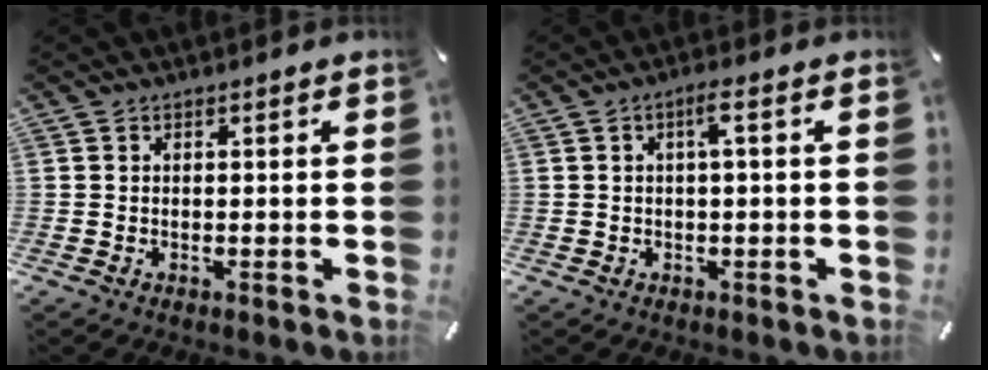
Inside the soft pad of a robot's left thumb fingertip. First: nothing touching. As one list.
[{"total": 3.2, "force": [0.3, 0.6, 3.1], "torque": [-0.061, 0.008, 0.003]}]